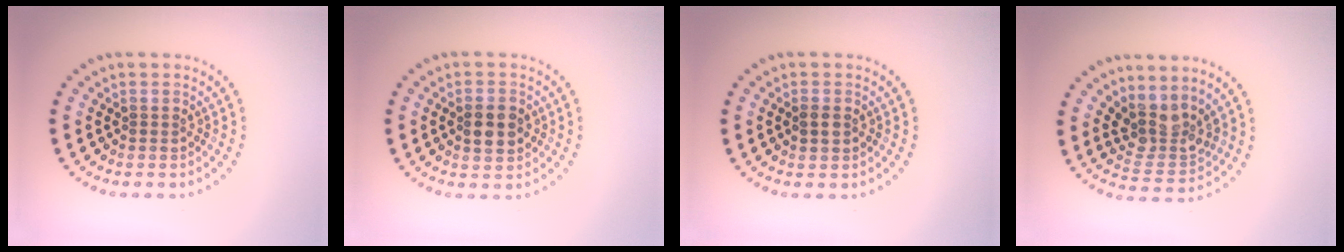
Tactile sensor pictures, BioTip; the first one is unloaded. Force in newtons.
{"total": 3.3, "press": 3.3, "slide": 0.1}
{"total": 1.4, "press": 1.4, "slide": 0.2}
{"total": 3.8, "press": 3.1, "slide": 2.1}